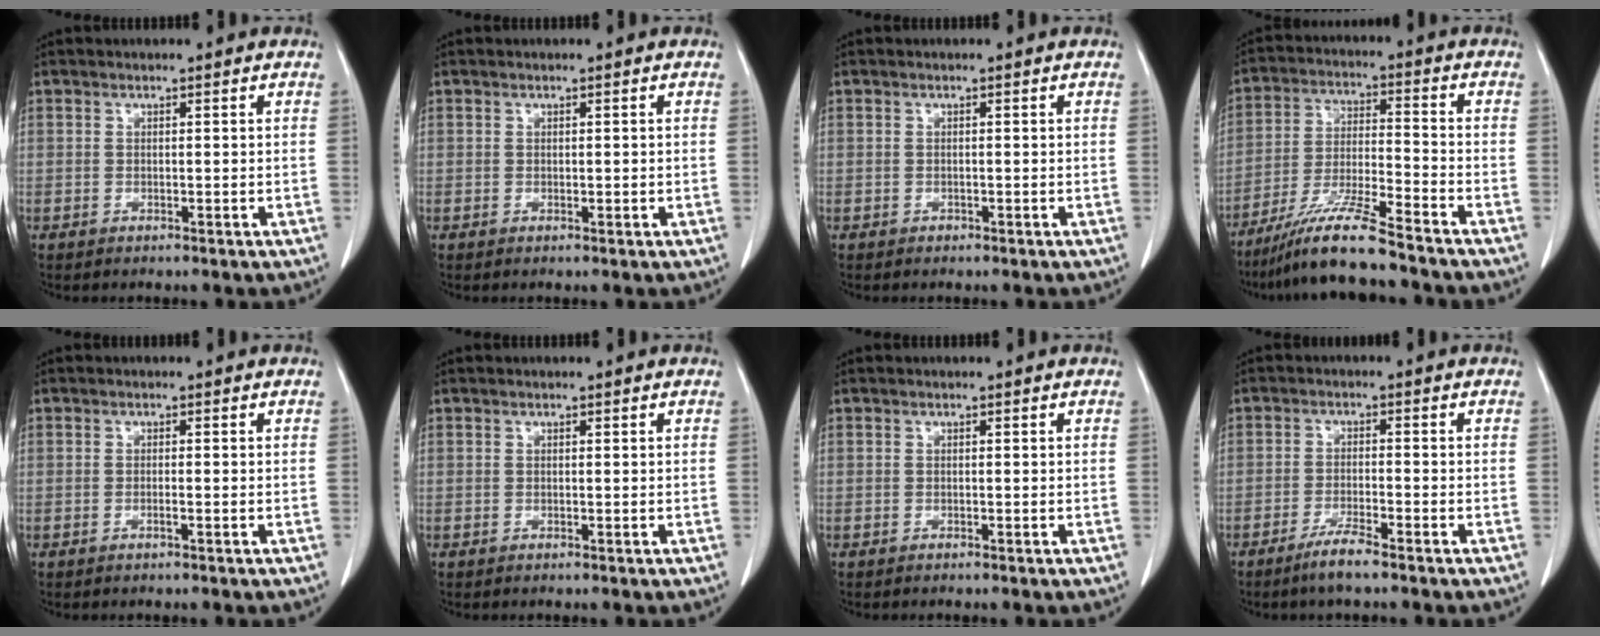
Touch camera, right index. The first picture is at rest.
{"total": 0.6, "force": [0.0, 0.3, 0.5], "torque": [-0.006, -0.001, 0.003]}
{"total": 0.0}
{"total": 11.2, "force": [-9.1, -0.4, 6.5], "torque": [-0.125, -0.023, -0.169]}
{"total": 0.7, "force": [-0.3, 0.0, 0.7], "torque": [-0.014, 0.000, -0.005]}
{"total": 0.0}
{"total": 0.0}
{"total": 3.8, "force": [-2.9, -0.1, 2.5], "torque": [-0.051, -0.007, -0.057]}